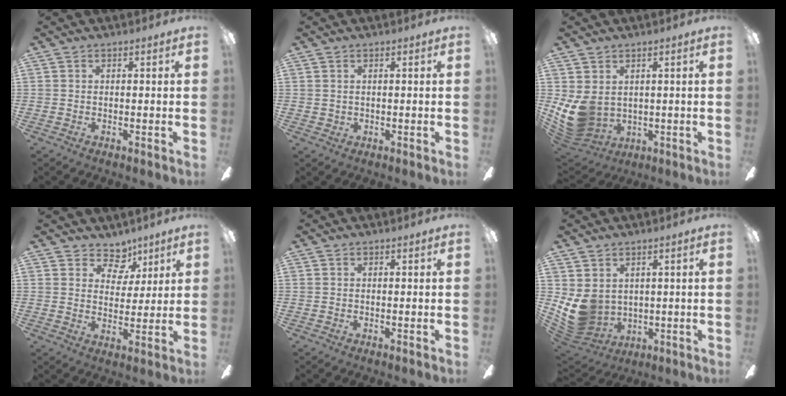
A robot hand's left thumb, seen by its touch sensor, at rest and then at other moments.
{"total": 0.7, "force": [-0.3, 0.5, 0.3], "torque": [-0.007, 0.004, -0.008]}
{"total": 8.8, "force": [-0.3, 7.0, 5.3], "torque": [-0.143, -0.012, 0.001]}
{"total": 8.2, "force": [5.3, 5.6, 2.6], "torque": [-0.026, -0.033, 0.095]}
{"total": 0.0}
{"total": 9.2, "force": [0.5, 8.0, 4.5], "torque": [-0.131, -0.020, 0.015]}